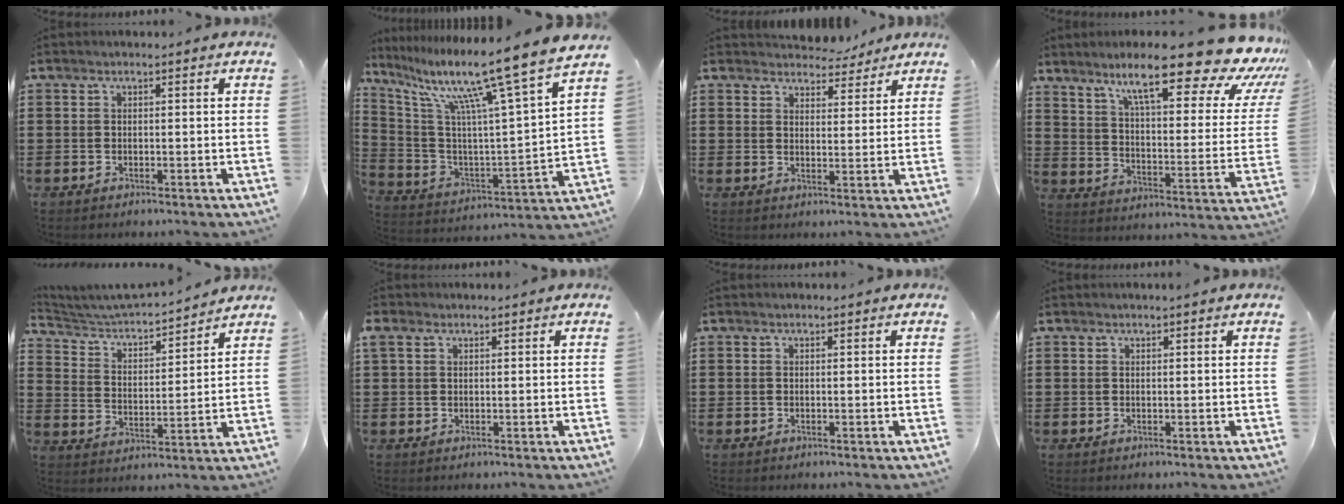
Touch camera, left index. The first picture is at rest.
{"total": 13.6, "force": [10.4, -0.5, 8.7], "torque": [-0.177, -0.078, 0.155]}
{"total": 4.6, "force": [4.4, 1.3, 0.3], "torque": [-0.014, -0.016, 0.081]}
{"total": 18.0, "force": [13.1, 2.6, 12.0], "torque": [-0.208, -0.084, 0.209]}
{"total": 3.7, "force": [3.6, 0.5, 0.8], "torque": [-0.039, -0.035, 0.052]}
{"total": 1.7, "force": [0.8, 1.1, 1.0], "torque": [-0.023, 0.007, 0.015]}
{"total": 0.0}
{"total": 0.5, "force": [0.5, 0.2, 0.1], "torque": [-0.004, 0.001, 0.010]}